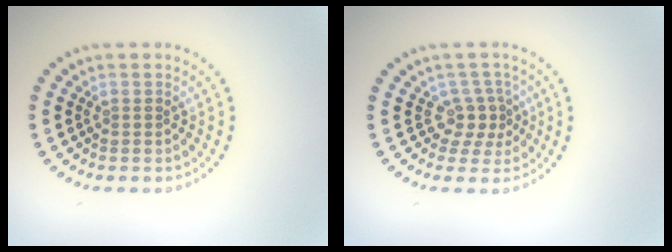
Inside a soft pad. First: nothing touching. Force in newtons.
{"total": 2.4, "press": 1.9, "slide": 1.6}